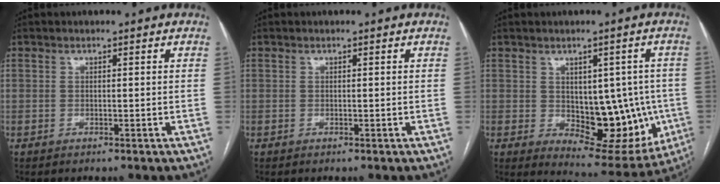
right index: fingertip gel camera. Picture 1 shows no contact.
{"total": 0.0}
{"total": 13.9, "force": [-1.3, 7.3, 11.8], "torque": [-0.134, 0.005, 0.009]}